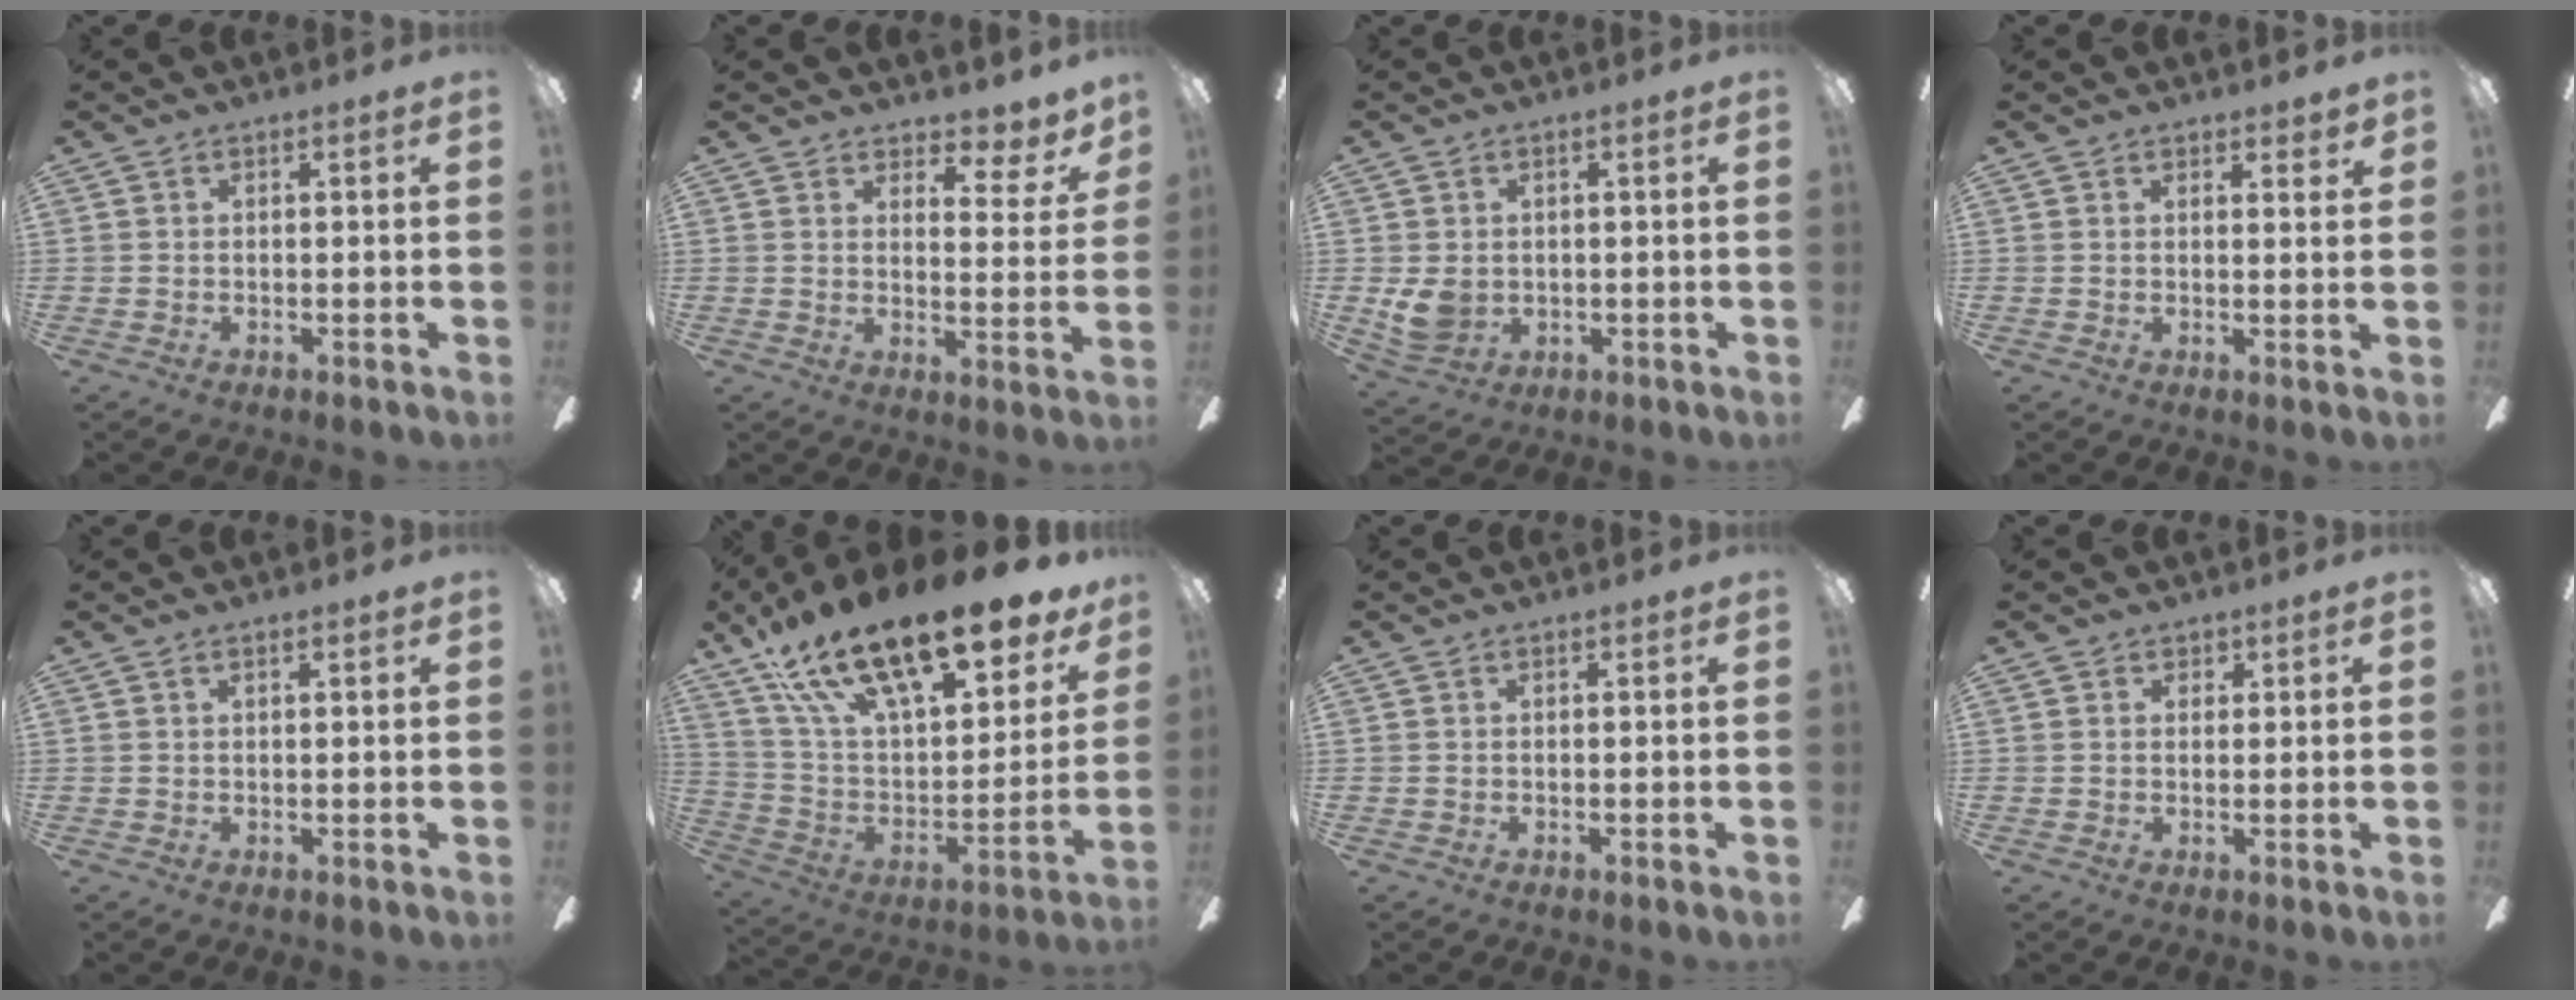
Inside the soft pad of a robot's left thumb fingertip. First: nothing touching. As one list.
[{"total": 6.3, "force": [5.2, 2.5, 2.6], "torque": [-0.020, -0.041, 0.088]}, {"total": 5.7, "force": [0.5, 4.6, 3.4], "torque": [-0.077, 0.004, 0.012]}, {"total": 2.0, "force": [1.7, 0.2, 0.9], "torque": [-0.013, -0.006, 0.028]}, {"total": 1.7, "force": [0.9, 0.4, 1.4], "torque": [-0.030, 0.002, 0.016]}, {"total": 23.9, "force": [18.1, 7.3, 13.8], "torque": [-0.245, -0.114, 0.308]}, {"total": 0.0}, {"total": 1.3, "force": [1.0, 0.9, 0.2], "torque": [0.003, 0.000, 0.016]}]